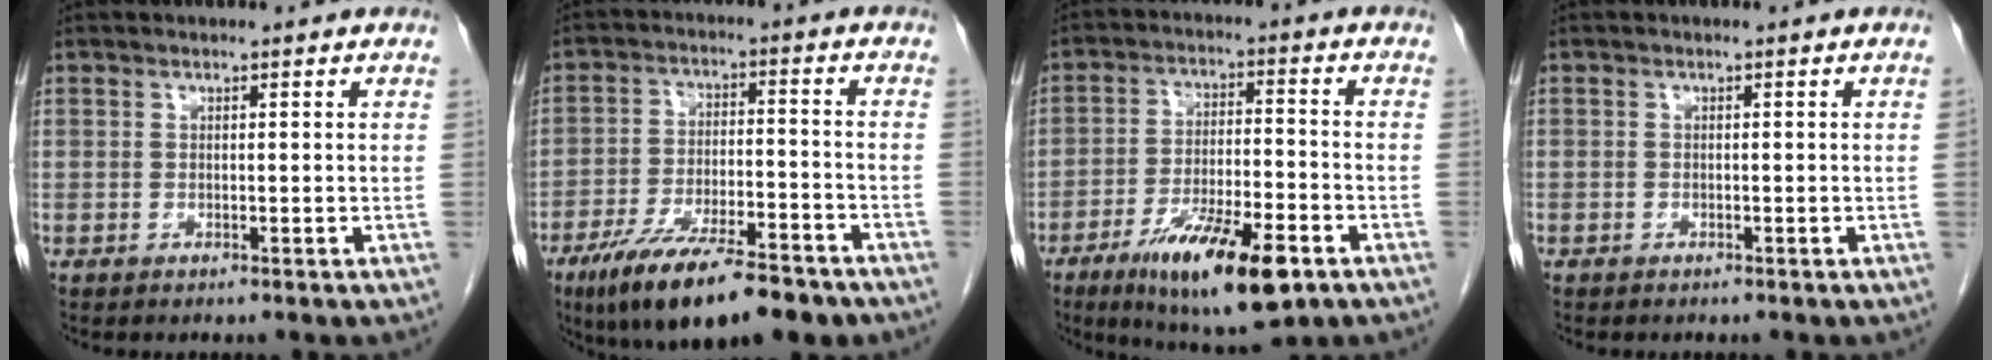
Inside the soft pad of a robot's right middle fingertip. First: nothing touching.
{"total": 16.3, "force": [-11.6, 4.1, 10.7], "torque": [-0.170, -0.016, -0.191]}
{"total": 14.9, "force": [-8.2, 3.2, 12.0], "torque": [-0.204, -0.020, -0.130]}
{"total": 0.0}